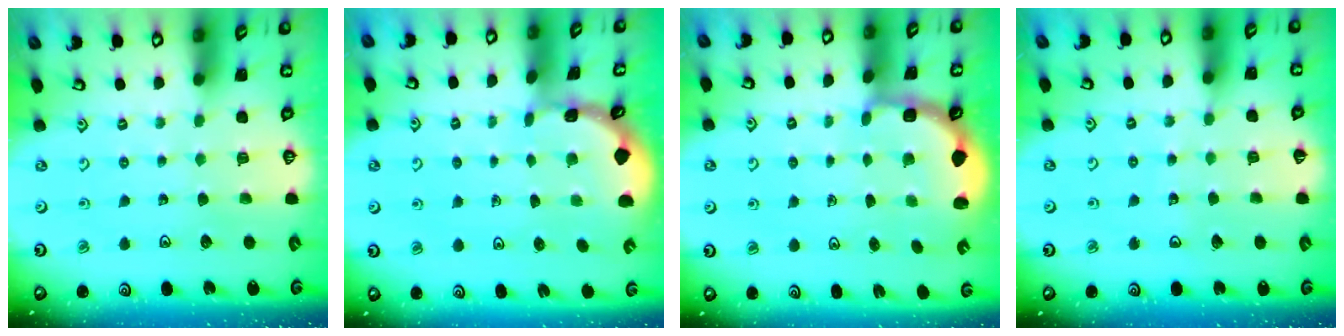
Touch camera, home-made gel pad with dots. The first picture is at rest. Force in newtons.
{"total": 0.7, "press": 0.6, "slide": 0.1}
{"total": 2.7, "press": 2.1, "slide": 1.7}
{"total": 3.7, "press": 3.7, "slide": 0.4}